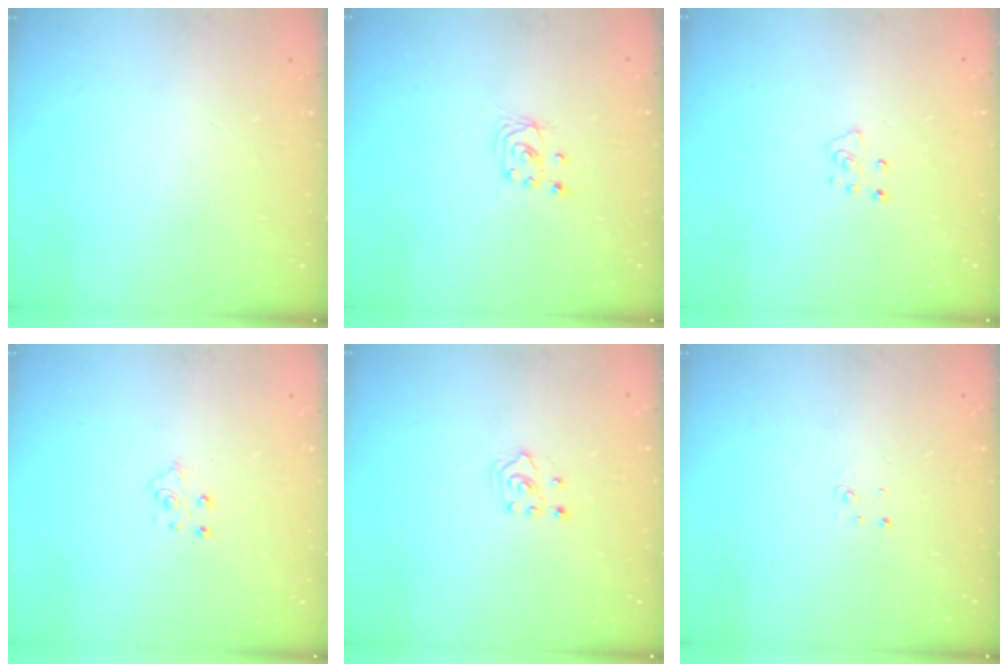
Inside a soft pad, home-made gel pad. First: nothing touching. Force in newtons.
{"total": 2.4, "press": 2.4, "slide": 0.2}
{"total": 4.7, "press": 4.7, "slide": 0.5}
{"total": 5.1, "press": 5.1, "slide": 0.5}
{"total": 3.2, "press": 3.1, "slide": 1.0}
{"total": 2.0, "press": 2.0, "slide": 0.2}